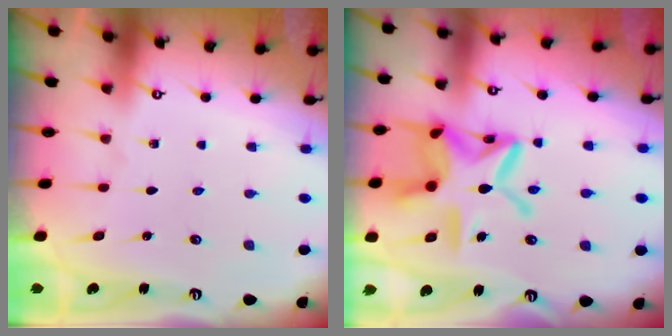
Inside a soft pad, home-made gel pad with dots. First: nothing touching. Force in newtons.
{"total": 21.1, "press": 21.0, "slide": 1.9}